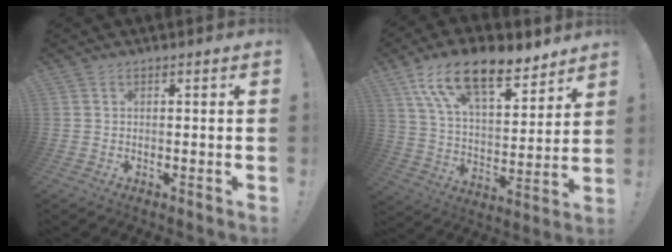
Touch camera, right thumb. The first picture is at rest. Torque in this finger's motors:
{"motor_torque": [0.45, 2.89, 0.79, -0.04, 0.34]}